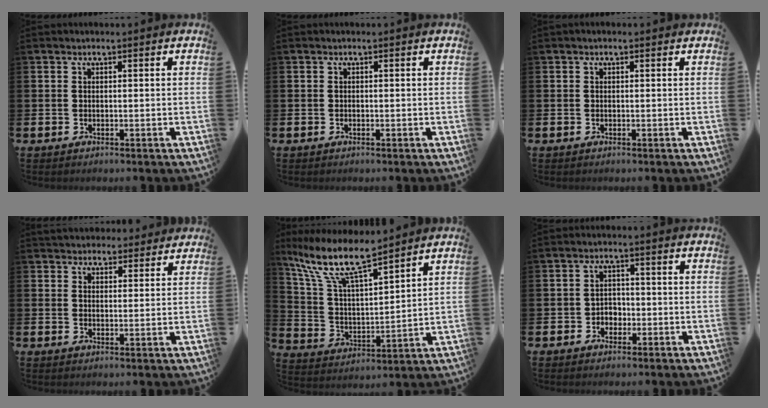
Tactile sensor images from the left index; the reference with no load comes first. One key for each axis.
{"total": 0.0}
{"total": 0.0}
{"total": 4.0, "fx": 3.8, "fy": 1.3, "fz": -0.1, "tx": 0.001, "ty": -0.018, "tz": 0.070}
{"total": 10.8, "fx": 9.0, "fy": 1.8, "fz": 5.7, "tx": -0.146, "ty": -0.046, "tz": 0.156}
{"total": 2.3, "fx": -1.2, "fy": 1.8, "fz": 0.7, "tx": -0.017, "ty": 0.006, "tz": -0.029}